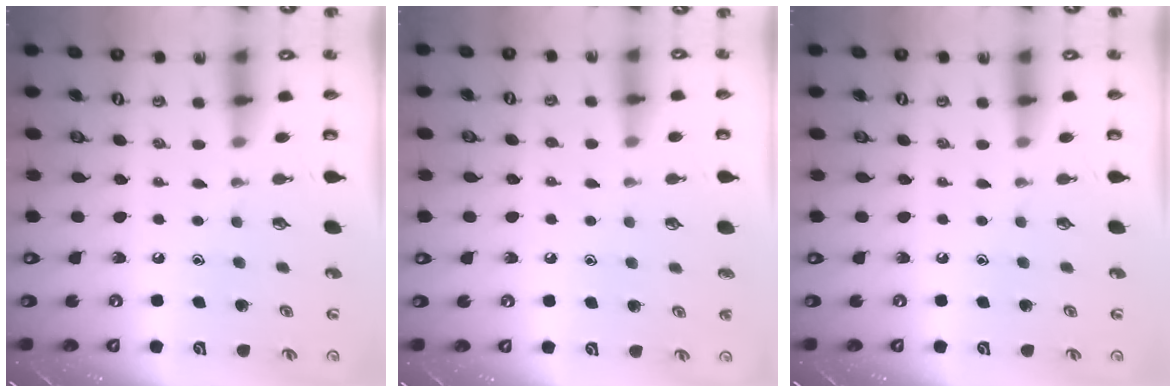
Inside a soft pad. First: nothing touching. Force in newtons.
{"total": 4.6, "press": 4.5, "slide": 0.4}
{"total": 0.0}